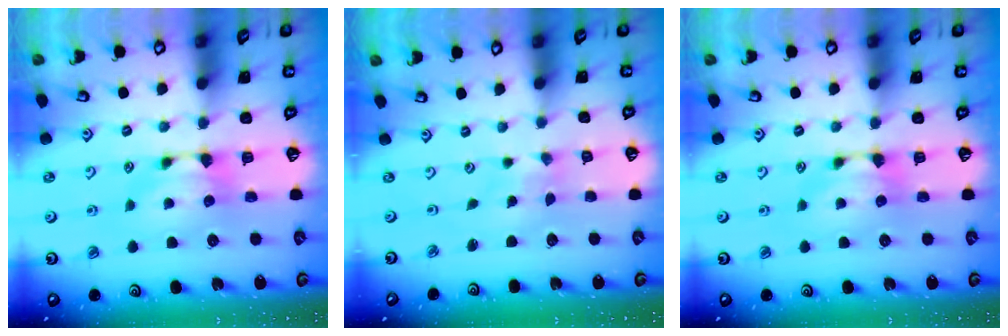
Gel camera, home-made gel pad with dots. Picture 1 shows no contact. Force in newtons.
{"total": 4.9, "press": 4.8, "slide": 0.7}
{"total": 0.0}